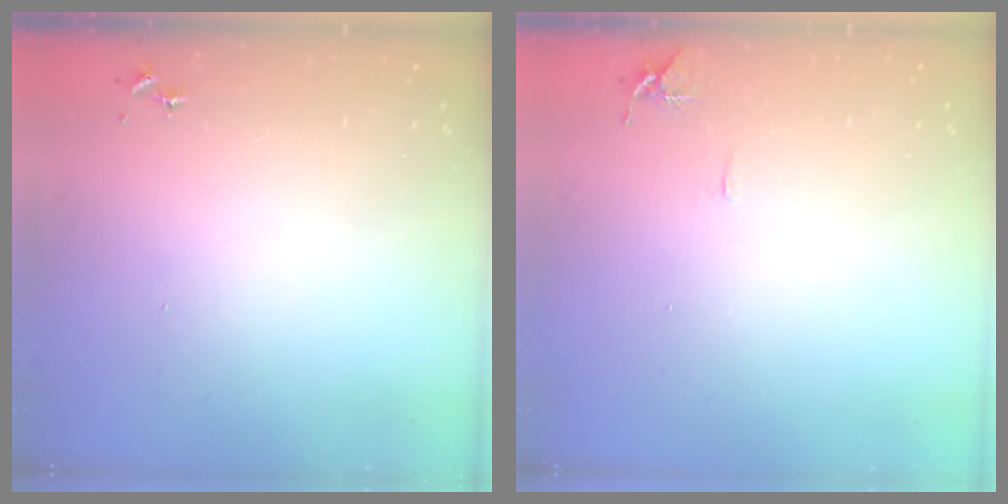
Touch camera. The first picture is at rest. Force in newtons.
{"total": 6.5, "press": 6.4, "slide": 0.7}